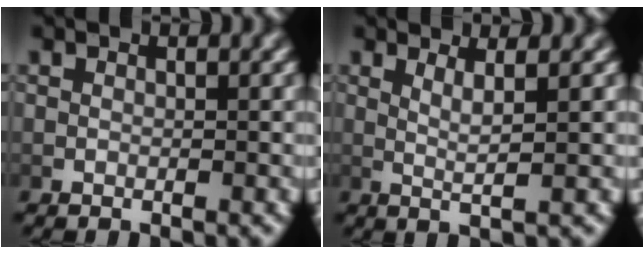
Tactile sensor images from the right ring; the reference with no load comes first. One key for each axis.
{"total": 2.8, "fx": 1.2, "fy": 0.0, "fz": 2.6, "tx": -0.041, "ty": -0.005, "tz": 0.023}